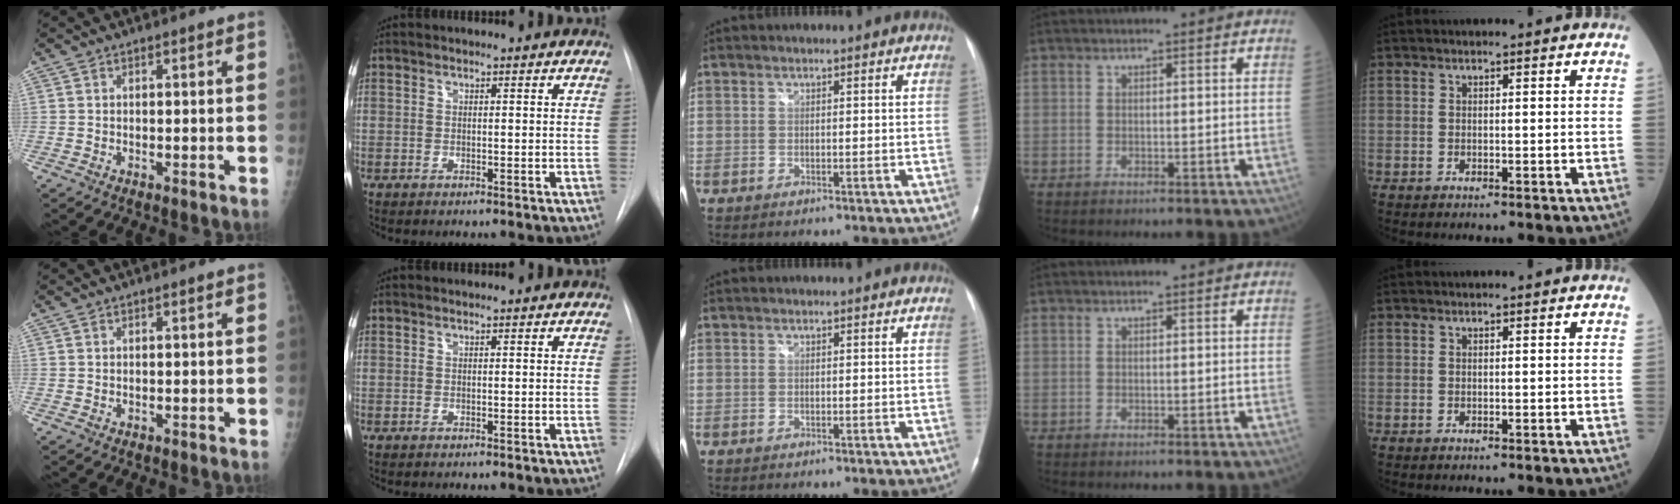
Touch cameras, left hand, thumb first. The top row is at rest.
{}